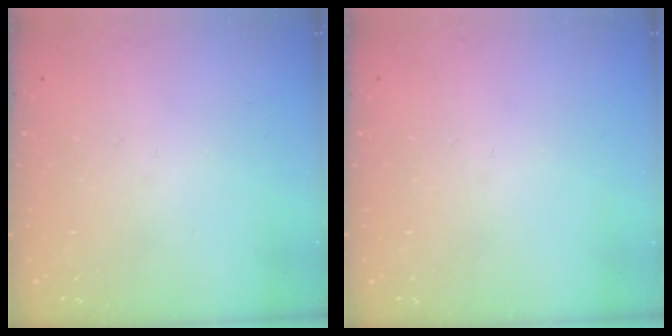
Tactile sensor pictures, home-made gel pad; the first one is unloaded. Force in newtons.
{"total": 0.0}